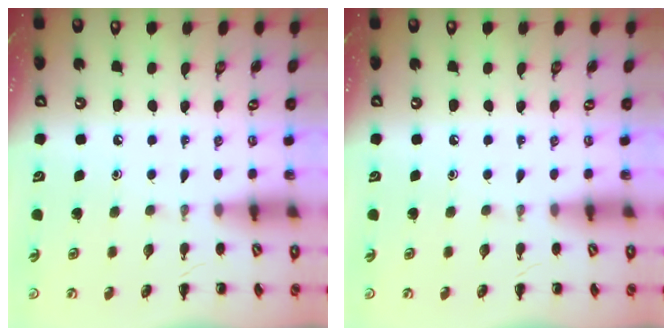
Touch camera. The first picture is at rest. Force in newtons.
{"total": 0.0}